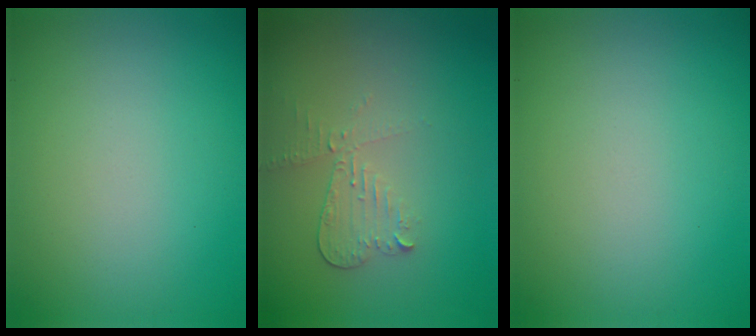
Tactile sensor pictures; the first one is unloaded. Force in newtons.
{"total": 2.1, "press": 2.1, "slide": 0.2}
{"total": 0.0}